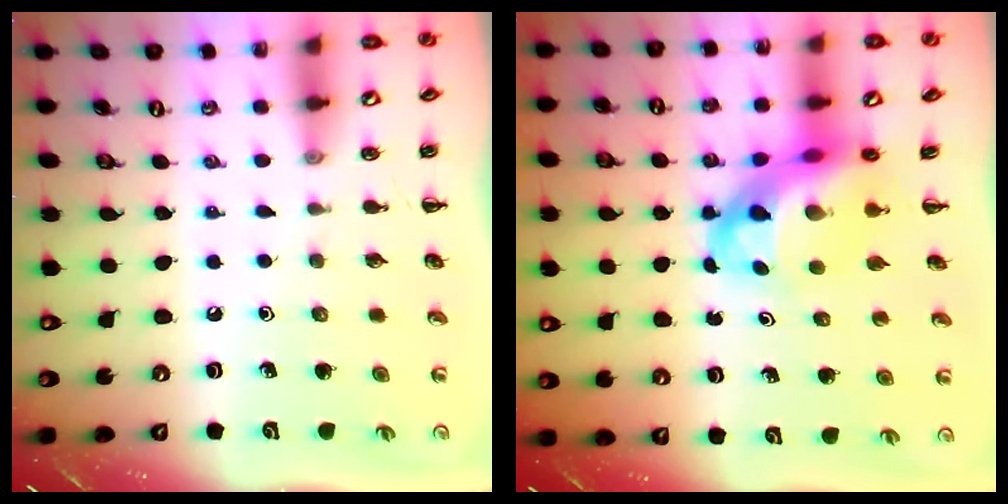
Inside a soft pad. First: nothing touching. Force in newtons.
{"total": 10.1, "press": 9.8, "slide": 2.5}